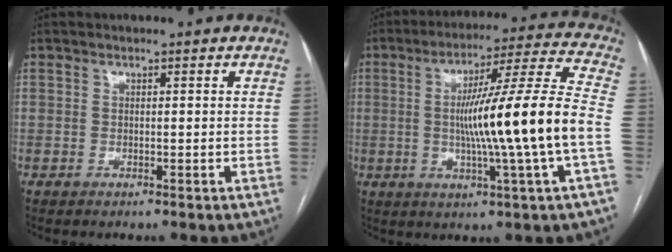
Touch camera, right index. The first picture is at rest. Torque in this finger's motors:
{"motor_torque": [1.59, 0.55, 0.48, 0.21]}